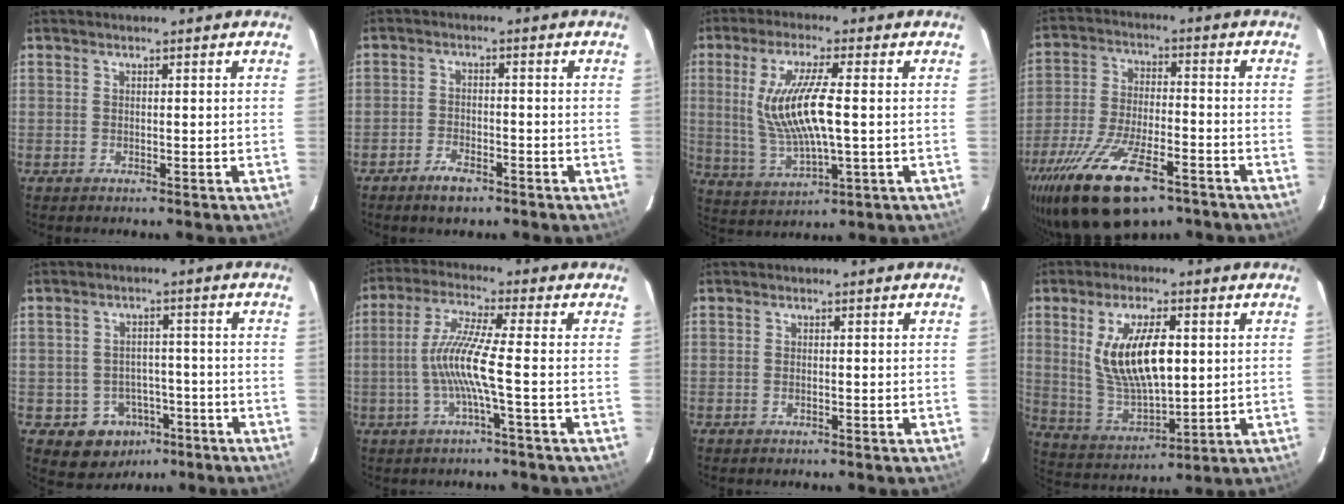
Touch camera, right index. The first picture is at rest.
{"total": 4.7, "force": [-3.4, 2.0, 2.5], "torque": [-0.063, -0.001, -0.061]}
{"total": 12.8, "force": [0.6, 2.7, 12.5], "torque": [-0.243, -0.010, 0.025]}
{"total": 20.2, "force": [-13.0, 7.6, 13.5], "torque": [-0.275, -0.046, -0.219]}
{"total": 7.8, "force": [-4.1, 6.4, 1.7], "torque": [-0.041, 0.028, -0.037]}
{"total": 8.9, "force": [-2.0, -0.9, 8.6], "torque": [-0.180, 0.001, -0.036]}
{"total": 0.6, "force": [-0.3, 0.2, 0.4], "torque": [-0.009, -0.001, -0.005]}
{"total": 14.4, "force": [3.0, 6.0, 12.8], "torque": [-0.247, -0.003, 0.071]}